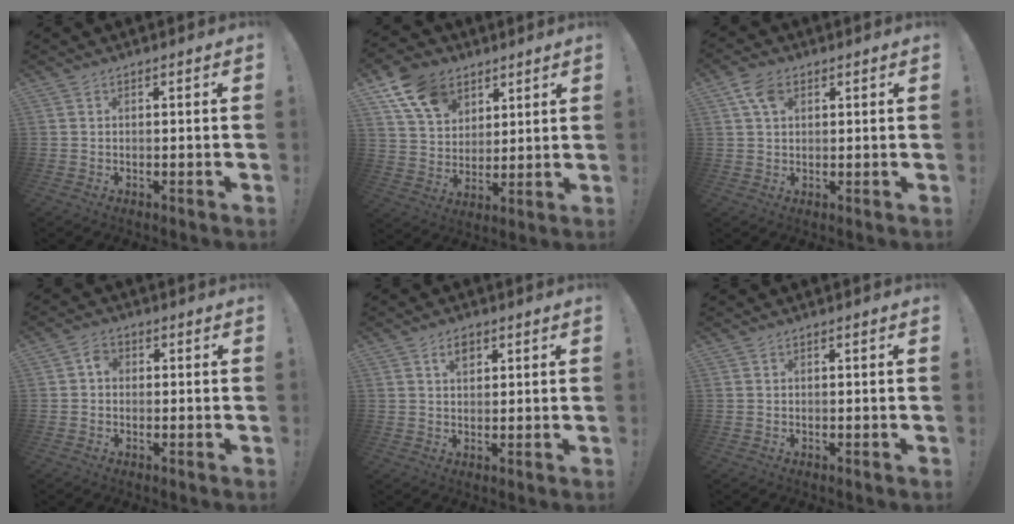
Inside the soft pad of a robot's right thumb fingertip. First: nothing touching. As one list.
[{"total": 14.0, "force": [8.2, 9.6, 5.9], "torque": [-0.101, -0.039, 0.160]}, {"total": 6.0, "force": [2.7, 4.0, 3.6], "torque": [-0.063, 0.000, 0.052]}, {"total": 3.2, "force": [0.1, 2.6, 2.0], "torque": [-0.033, 0.008, 0.000]}, {"total": 3.7, "force": [1.9, 2.3, 2.1], "torque": [-0.029, -0.001, 0.031]}, {"total": 0.0}]